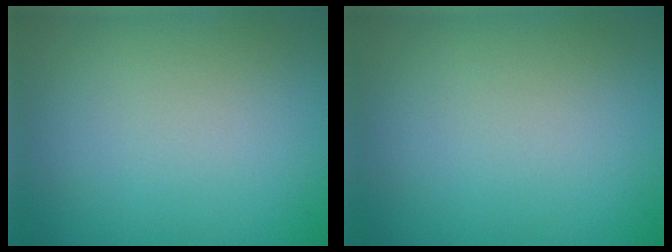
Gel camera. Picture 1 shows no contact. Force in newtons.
{"total": 0.0}